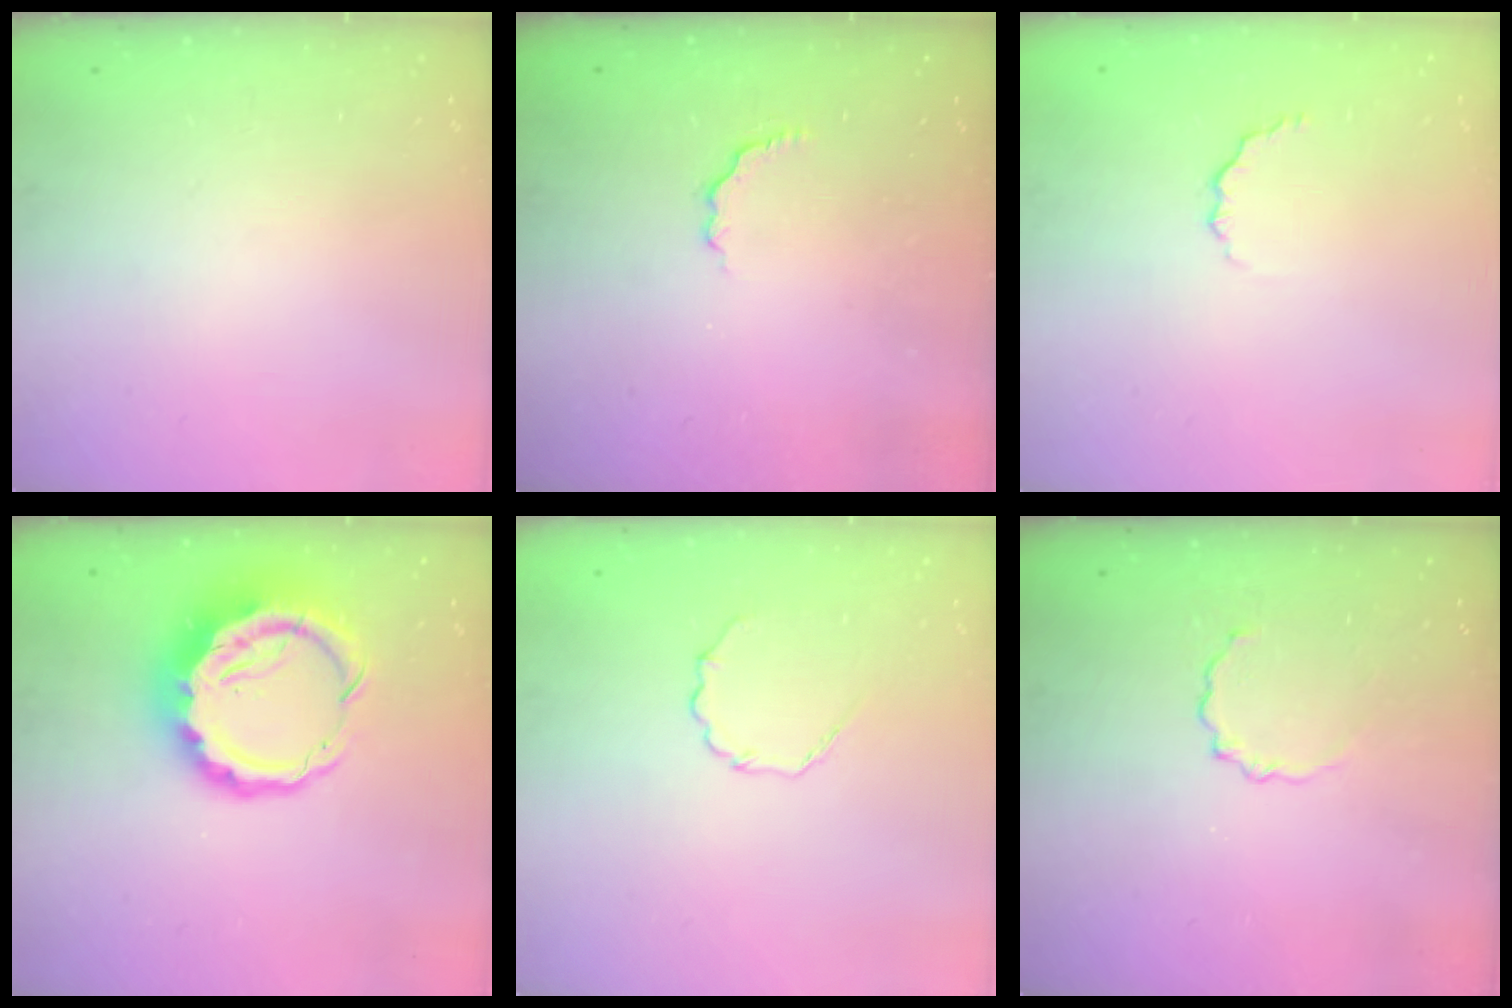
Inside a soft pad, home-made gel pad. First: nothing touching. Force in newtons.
{"total": 2.8, "press": 2.6, "slide": 0.9}
{"total": 3.5, "press": 3.4, "slide": 1.0}
{"total": 12.5, "press": 12.2, "slide": 3.1}
{"total": 3.8, "press": 3.5, "slide": 1.3}
{"total": 3.1, "press": 2.9, "slide": 1.1}